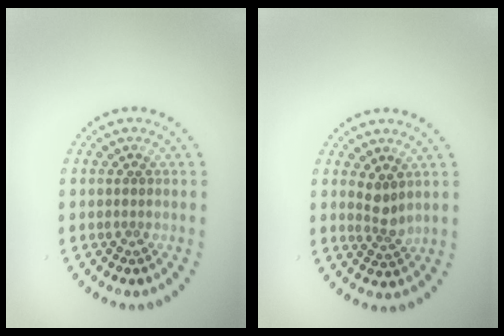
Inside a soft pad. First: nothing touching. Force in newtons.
{"total": 1.9, "press": 1.5, "slide": 1.1}